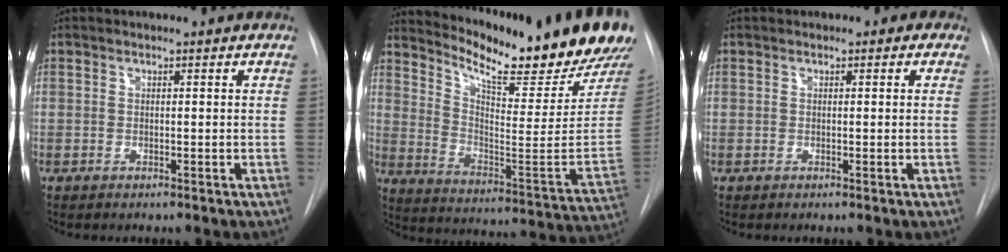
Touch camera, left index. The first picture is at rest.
{"total": 23.2, "force": [20.4, 1.5, 10.9], "torque": [-0.187, -0.096, 0.281]}
{"total": 1.1, "force": [0.4, 0.9, 0.4], "torque": [0.002, 0.006, 0.000]}